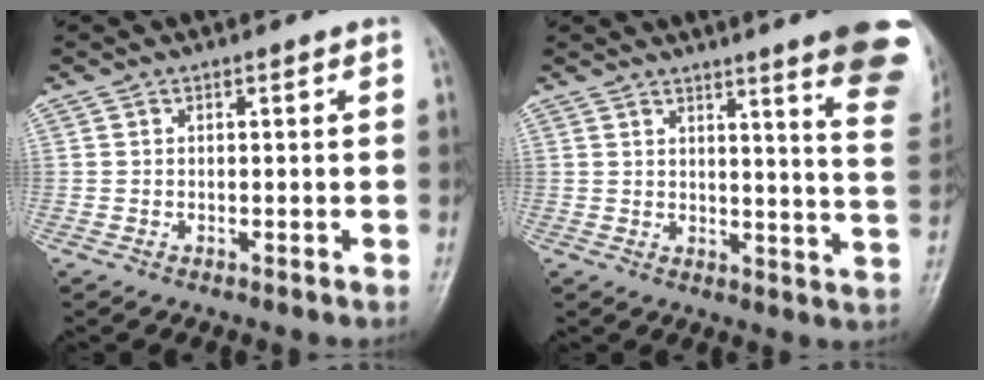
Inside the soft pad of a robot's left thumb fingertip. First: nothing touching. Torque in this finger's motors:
{"motor_torque": [2.40, 1.66, 1.56, -1.21, 0.15]}